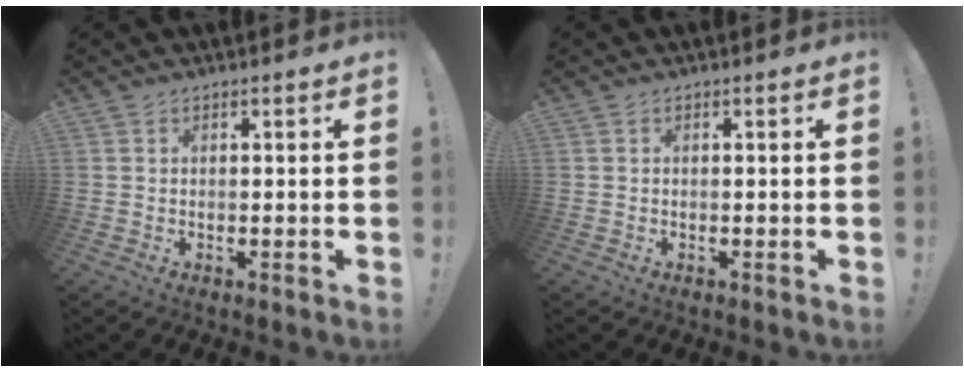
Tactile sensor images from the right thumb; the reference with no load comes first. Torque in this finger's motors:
{"motor_torque": [-0.03, 0.00, 0.02, 0.00, 0.00]}